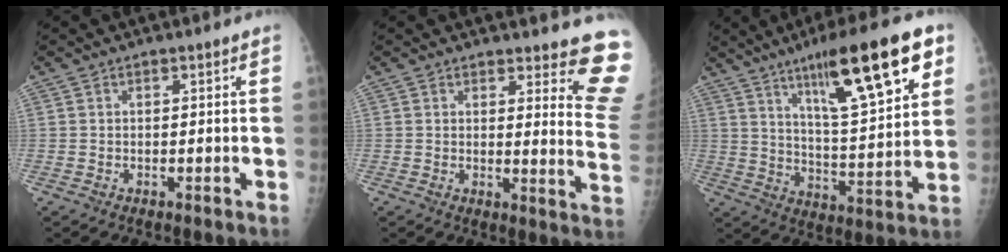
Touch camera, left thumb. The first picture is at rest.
{"total": 11.1, "force": [9.5, 2.3, 5.3], "torque": [-0.030, -0.097, 0.085]}
{"total": 21.6, "force": [11.3, 4.8, 17.7], "torque": [-0.247, -0.033, 0.181]}